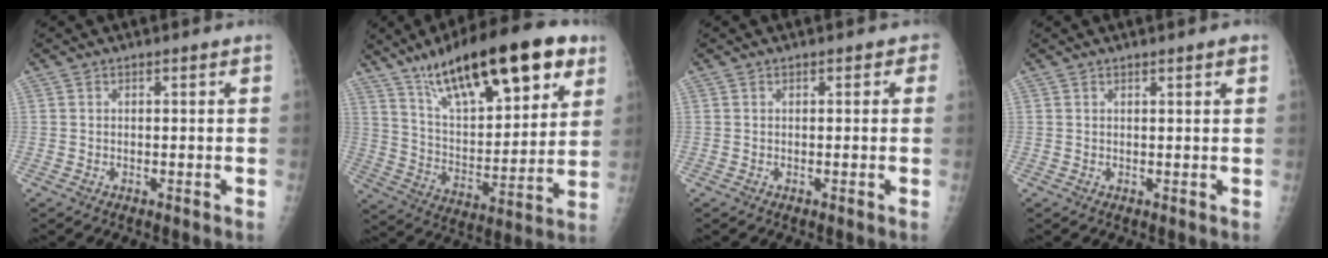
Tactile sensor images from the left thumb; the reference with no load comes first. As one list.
[{"total": 26.7, "force": [15.5, 9.5, 19.6], "torque": [-0.276, -0.034, 0.256]}, {"total": 1.2, "force": [0.5, 0.9, 0.7], "torque": [0.010, 0.004, -0.001]}, {"total": 1.7, "force": [1.1, 0.1, 1.3], "torque": [-0.016, -0.003, 0.014]}]